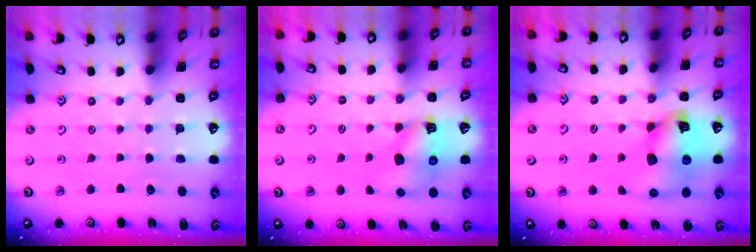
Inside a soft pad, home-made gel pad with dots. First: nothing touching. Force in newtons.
{"total": 7.8, "press": 7.7, "slide": 1.0}
{"total": 12.4, "press": 12.3, "slide": 2.0}